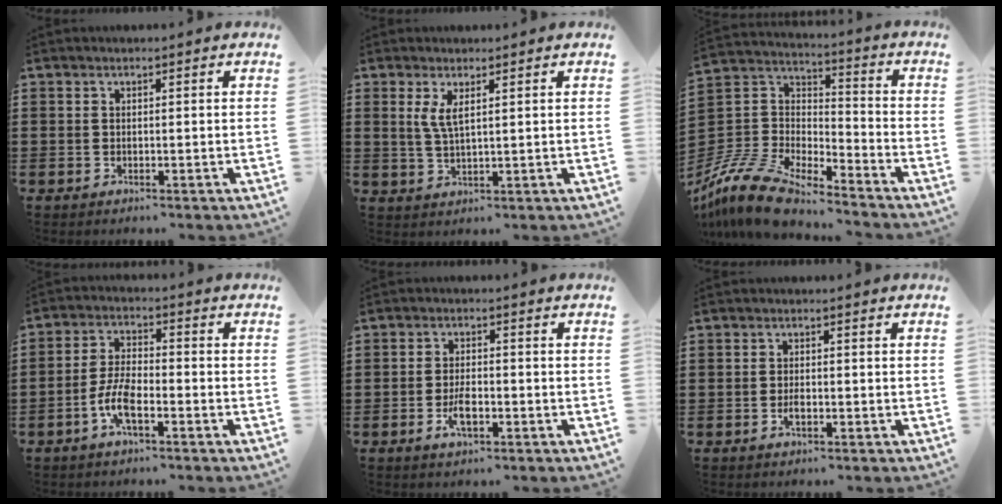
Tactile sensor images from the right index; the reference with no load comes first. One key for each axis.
{"total": 3.2, "fx": 1.4, "fy": 0.8, "fz": 2.8, "tx": -0.061, "ty": 0.003, "tz": 0.024}
{"total": 12.0, "fx": -10.9, "fy": 2.5, "fz": 4.2, "tx": -0.117, "ty": 0.012, "tz": -0.230}
{"total": 5.4, "fx": -2.4, "fy": 1.7, "fz": 4.6, "tx": -0.112, "ty": -0.006, "tz": -0.051}
{"total": 4.0, "fx": -1.6, "fy": 1.6, "fz": 3.3, "tx": -0.071, "ty": -0.001, "tz": -0.031}
{"total": 1.7, "fx": -0.7, "fy": 0.7, "fz": 1.4, "tx": -0.028, "ty": -0.001, "tz": -0.012}